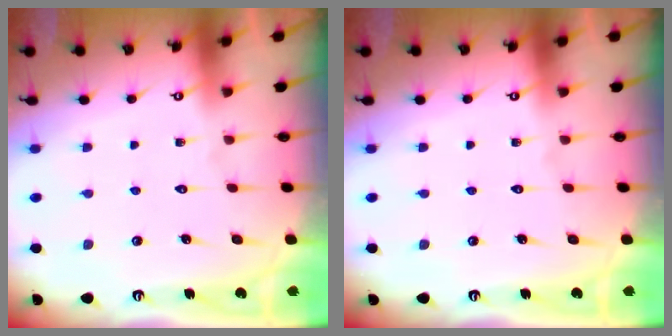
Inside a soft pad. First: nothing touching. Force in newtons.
{"total": 0.0}